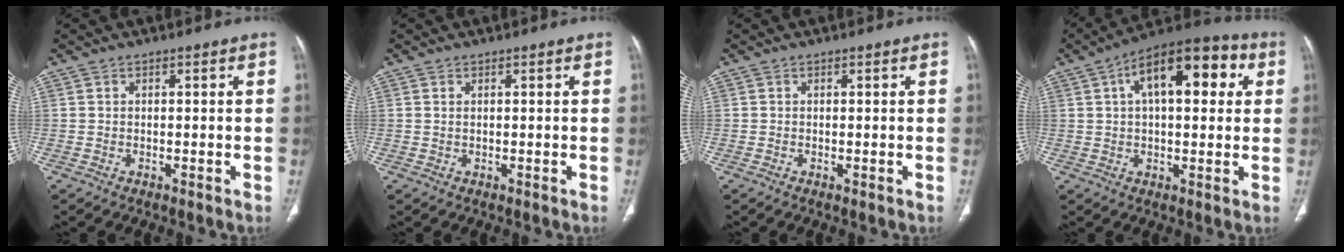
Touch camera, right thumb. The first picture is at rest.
{"total": 0.0}
{"total": 0.0}
{"total": 17.1, "force": [5.0, 8.1, 14.1], "torque": [-0.180, 0.028, 0.067]}